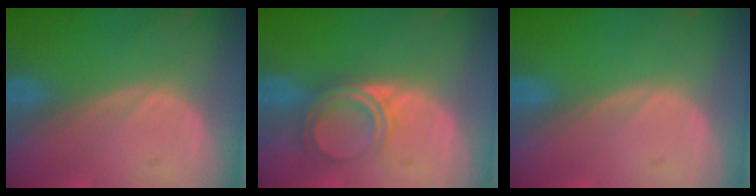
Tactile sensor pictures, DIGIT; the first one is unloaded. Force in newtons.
{"total": 4.7, "press": 4.2, "slide": 2.1}
{"total": 0.0}